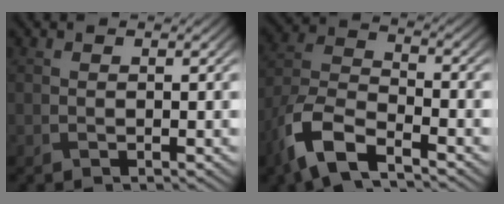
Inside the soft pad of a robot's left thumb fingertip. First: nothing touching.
{"total": 9.7, "force": [-6.3, 3.8, 6.3], "torque": [-0.142, -0.015, -0.141]}